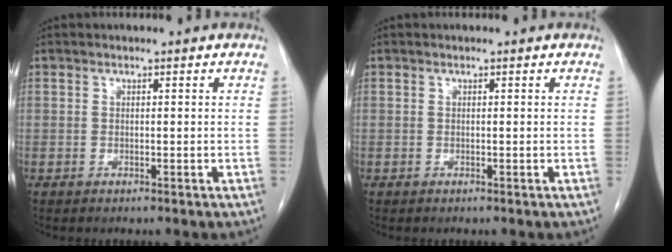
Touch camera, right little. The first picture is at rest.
{"total": 0.0}